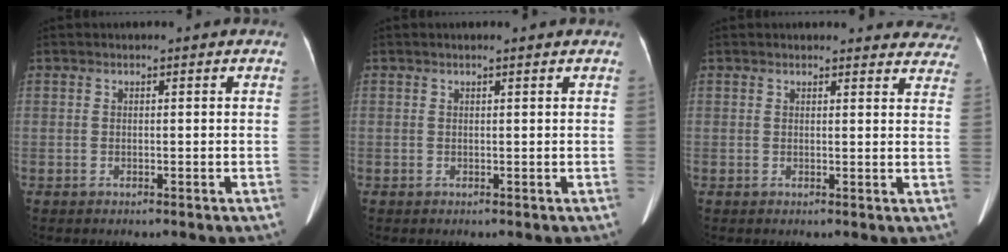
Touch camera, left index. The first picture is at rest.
{"total": 0.9, "force": [0.7, 0.3, 0.4], "torque": [-0.009, 0.021, 0.011]}
{"total": 13.5, "force": [12.9, 3.5, 2.0], "torque": [0.021, -0.030, 0.111]}